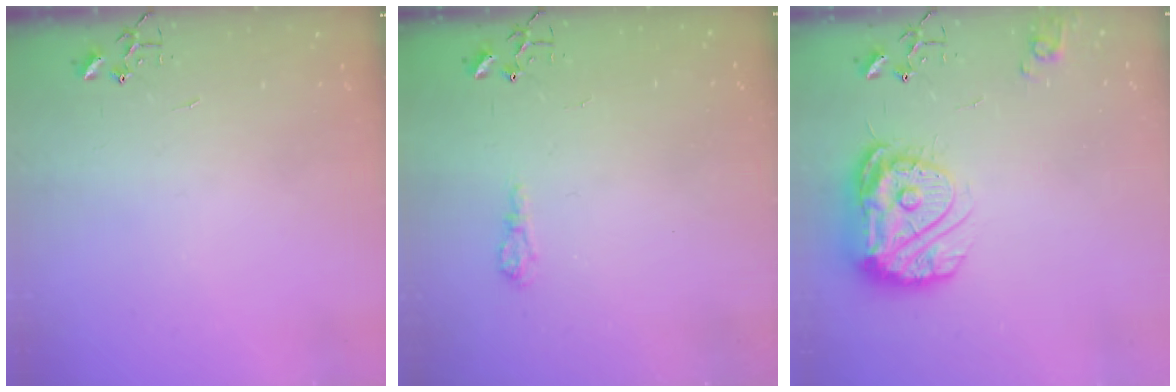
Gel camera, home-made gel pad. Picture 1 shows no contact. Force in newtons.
{"total": 6.5, "press": 6.5, "slide": 0.7}
{"total": 17.3, "press": 17.2, "slide": 1.9}